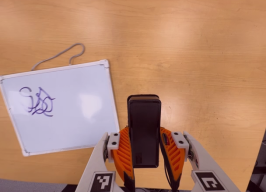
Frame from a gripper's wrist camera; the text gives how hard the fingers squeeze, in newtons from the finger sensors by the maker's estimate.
{"total": 5.3, "left": 3.9, "right": 6.8}